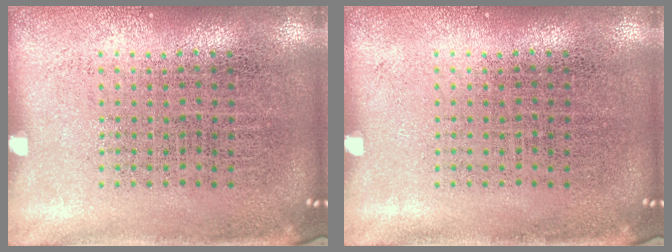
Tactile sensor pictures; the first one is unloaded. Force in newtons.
{"total": 0.0}